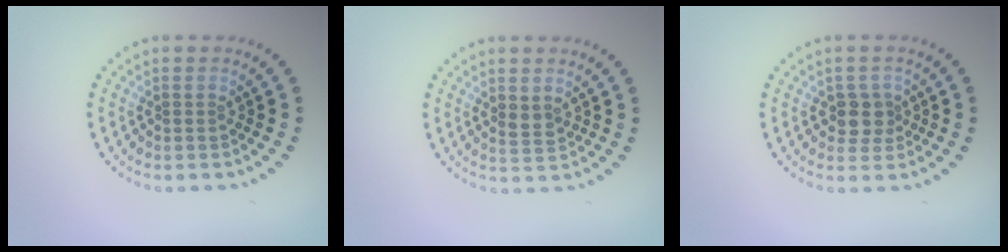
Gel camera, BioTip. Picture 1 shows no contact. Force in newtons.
{"total": 1.2, "press": 1.1, "slide": 0.4}
{"total": 2.3, "press": 2.0, "slide": 1.0}